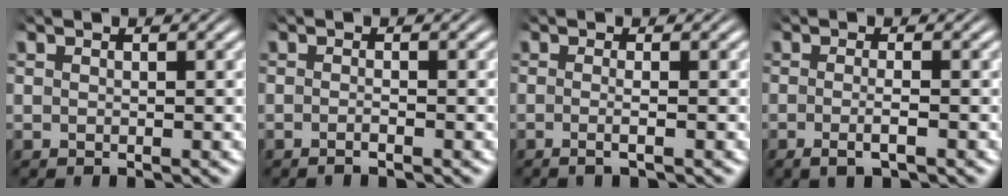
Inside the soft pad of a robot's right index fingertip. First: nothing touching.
{"total": 1.1, "force": [-1.0, 0.0, 0.5], "torque": [-0.014, 0.000, -0.021]}
{"total": 1.6, "force": [-1.0, -0.3, 1.1], "torque": [-0.031, -0.006, -0.018]}
{"total": 2.1, "force": [-1.4, 0.1, 1.5], "torque": [-0.039, -0.009, -0.020]}